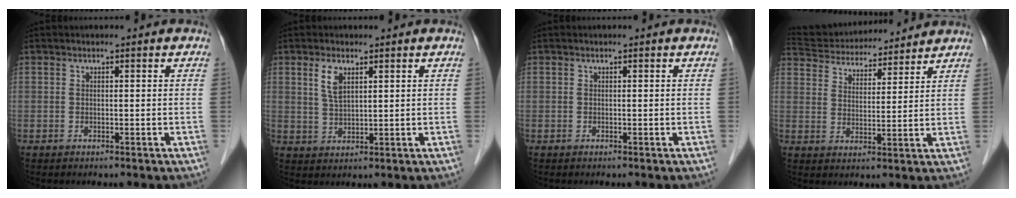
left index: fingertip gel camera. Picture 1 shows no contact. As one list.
[{"total": 3.7, "force": [1.8, 1.2, 3.0], "torque": [-0.064, 0.001, 0.040]}, {"total": 0.0}, {"total": 15.3, "force": [14.3, 3.4, 4.2], "torque": [-0.081, 0.034, 0.230]}]